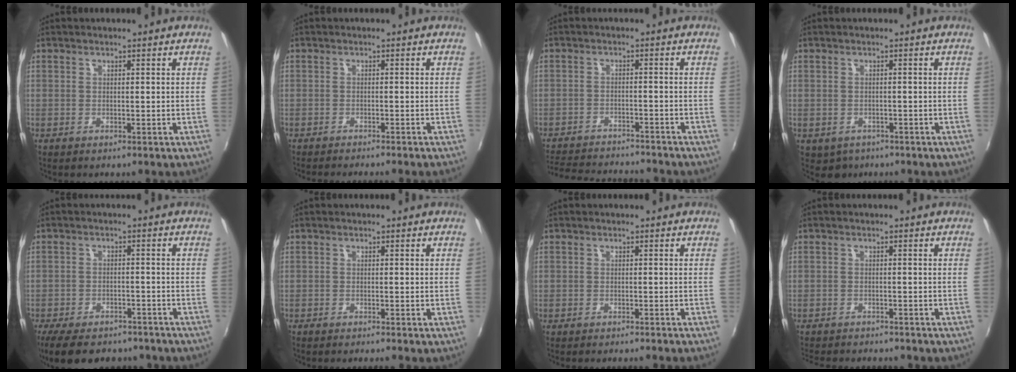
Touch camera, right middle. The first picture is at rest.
{"total": 3.1, "force": [-2.8, -0.3, 1.2], "torque": [-0.036, -0.008, -0.046]}
{"total": 13.9, "force": [-12.7, 2.6, 4.9], "torque": [-0.114, -0.009, -0.189]}
{"total": 2.8, "force": [-1.3, 2.3, 0.8], "torque": [-0.022, -0.005, -0.013]}
{"total": 15.0, "force": [-11.9, 5.9, 6.9], "torque": [-0.150, -0.024, -0.172]}
{"total": 1.3, "force": [-1.2, -0.2, 0.4], "torque": [-0.009, -0.008, -0.023]}
{"total": 2.8, "force": [-2.6, -0.1, 1.0], "torque": [-0.032, -0.009, -0.040]}
{"total": 7.8, "force": [-7.2, 1.7, 2.5], "torque": [-0.065, -0.018, -0.109]}